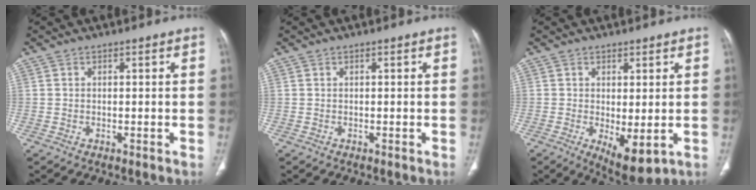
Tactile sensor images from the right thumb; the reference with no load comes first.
{"total": 0.0}
{"total": 7.1, "force": [-1.4, 3.0, 6.3], "torque": [-0.096, -0.021, -0.010]}